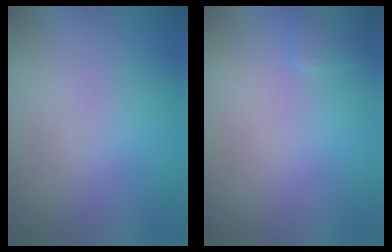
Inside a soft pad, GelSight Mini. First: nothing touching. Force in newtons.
{"total": 0.9, "press": 0.9, "slide": 0.1}